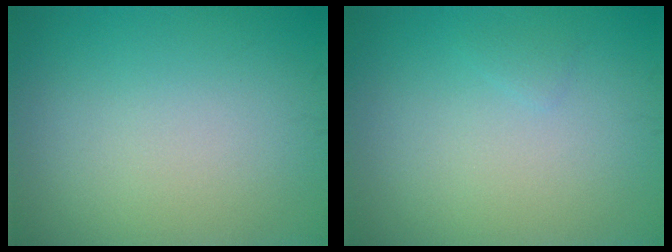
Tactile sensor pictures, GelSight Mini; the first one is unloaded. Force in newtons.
{"total": 0.5, "press": 0.5, "slide": 0.0}